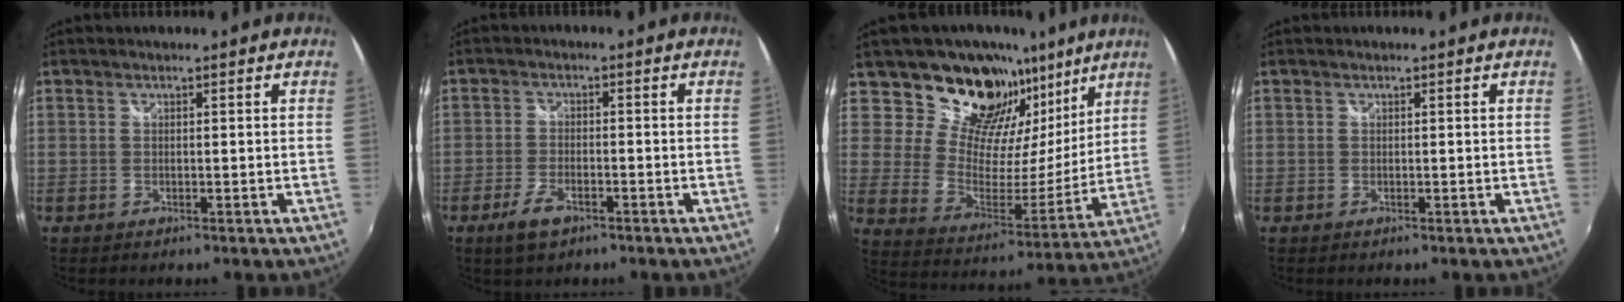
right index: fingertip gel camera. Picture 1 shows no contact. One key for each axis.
{"total": 5.2, "fx": -3.3, "fy": 2.3, "fz": 3.3, "tx": -0.085, "ty": -0.008, "tz": -0.061}
{"total": 20.8, "fx": 13.7, "fy": 12.0, "fz": 10.0, "tx": -0.161, "ty": -0.003, "tz": 0.244}
{"total": 0.0}